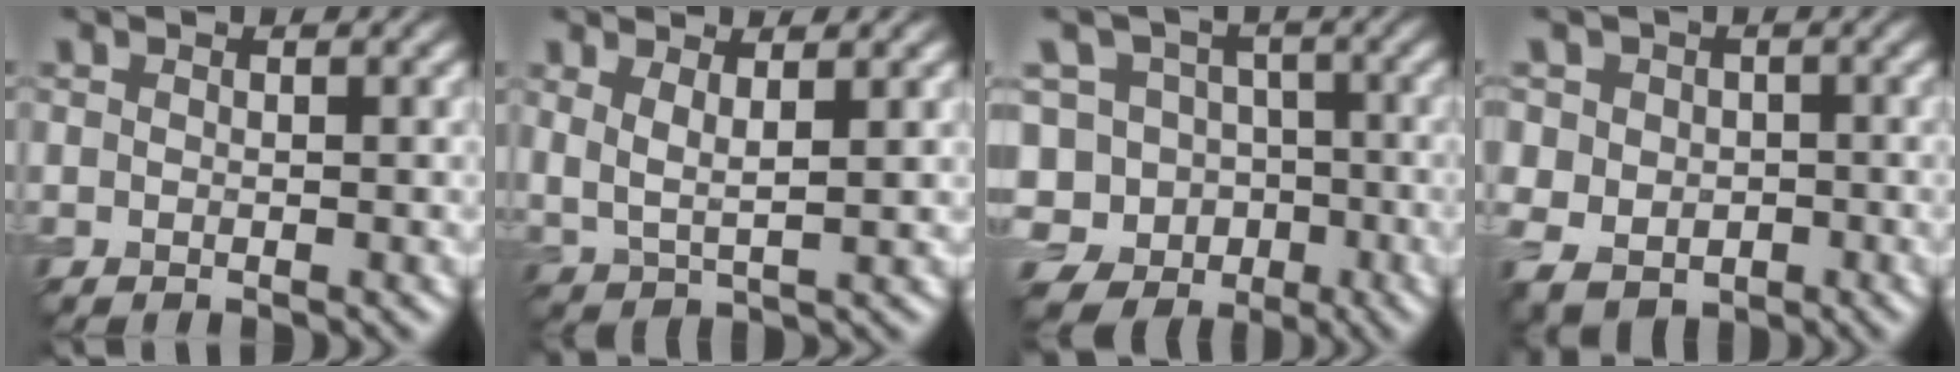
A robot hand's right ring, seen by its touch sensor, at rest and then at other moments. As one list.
[{"total": 2.8, "force": [1.6, 0.9, 2.1], "torque": [-0.049, -0.010, 0.036]}, {"total": 13.5, "force": [-6.5, 11.4, 3.3], "torque": [-0.066, 0.000, -0.112]}, {"total": 6.1, "force": [0.4, 5.7, 2.2], "torque": [-0.051, 0.016, -0.015]}]